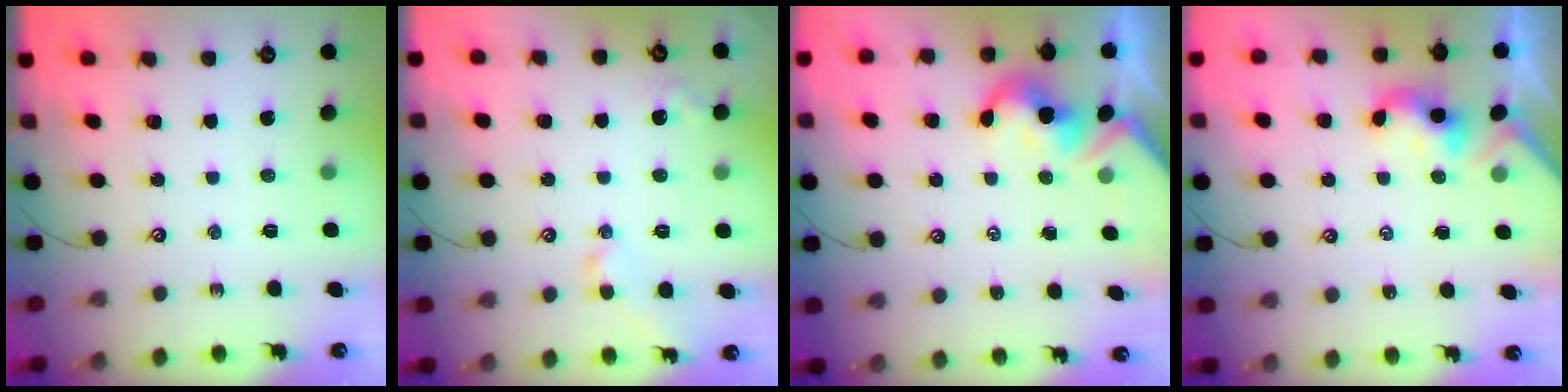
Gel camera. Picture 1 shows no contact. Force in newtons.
{"total": 3.0, "press": 2.9, "slide": 0.8}
{"total": 1.9, "press": 1.9, "slide": 0.3}
{"total": 2.3, "press": 2.3, "slide": 0.2}